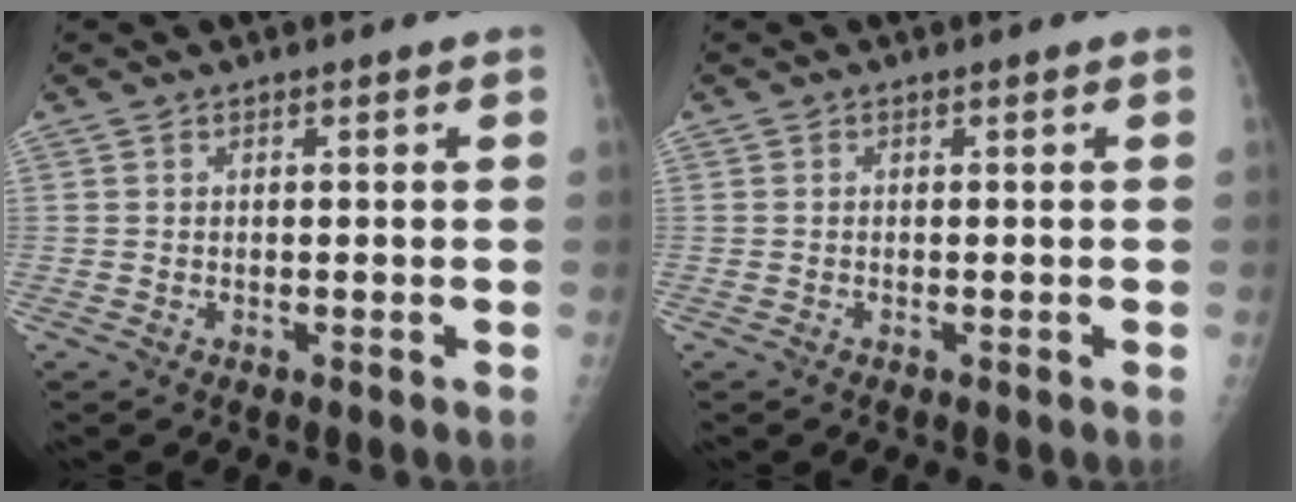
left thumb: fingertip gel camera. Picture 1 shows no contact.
{"total": 0.0}